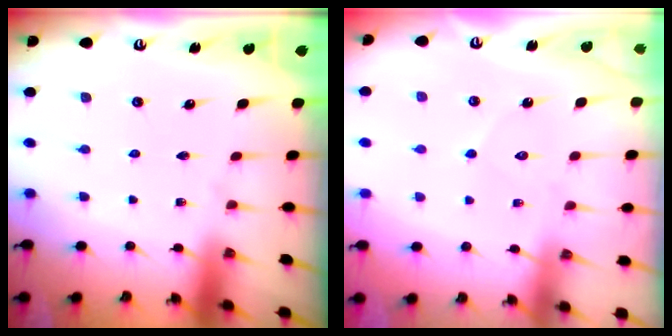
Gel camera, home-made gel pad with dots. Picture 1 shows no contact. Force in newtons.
{"total": 4.5, "press": 4.5, "slide": 0.4}